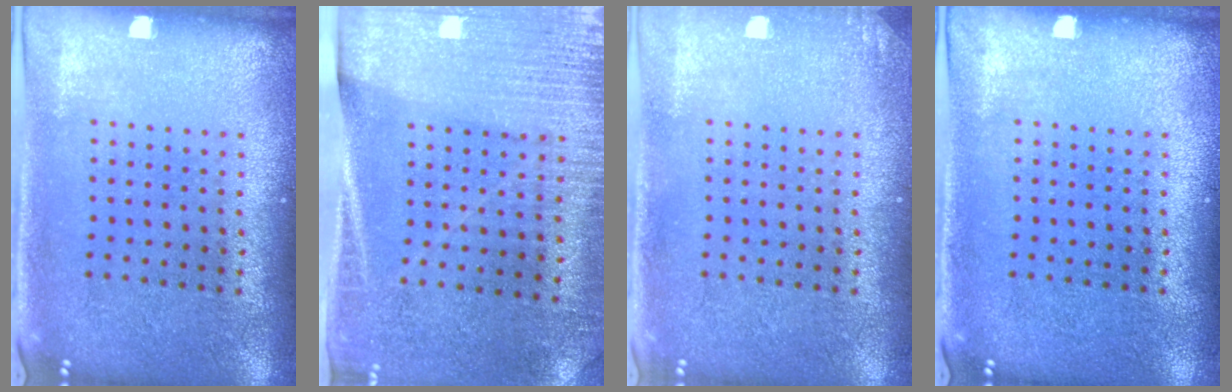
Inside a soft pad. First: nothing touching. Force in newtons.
{"total": 2.8, "press": 2.5, "slide": 1.3}
{"total": 0.9, "press": 0.9, "slide": 0.2}
{"total": 0.0}